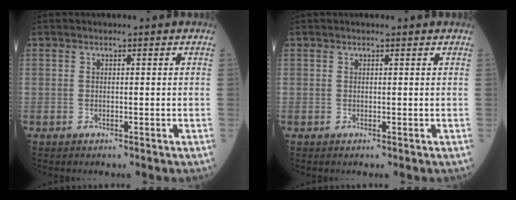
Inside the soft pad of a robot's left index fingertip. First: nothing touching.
{"total": 1.3, "force": [1.2, 0.0, 0.4], "torque": [-0.011, 0.008, 0.015]}